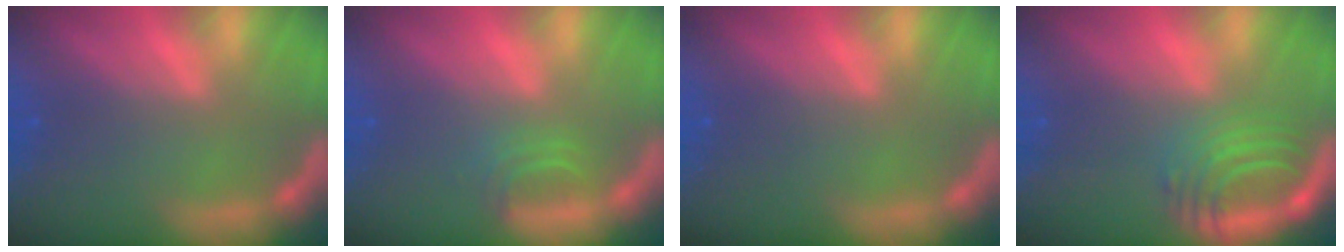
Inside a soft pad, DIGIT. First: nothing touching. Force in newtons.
{"total": 1.9}
{"total": 0.0}
{"total": 6.1}